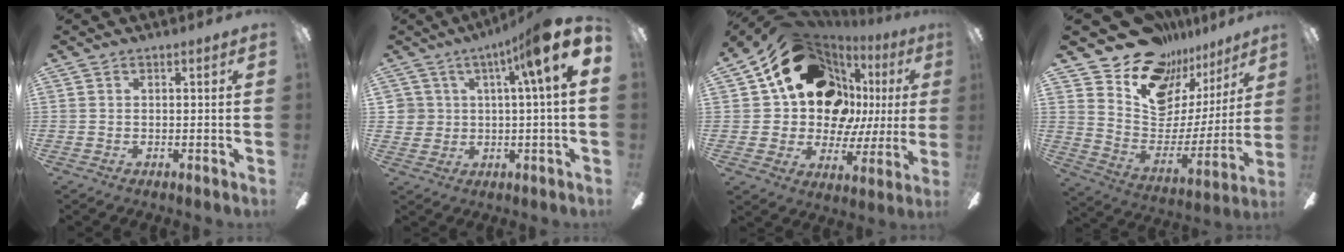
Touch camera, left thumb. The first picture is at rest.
{"total": 10.5, "force": [4.5, 3.7, 8.7], "torque": [-0.130, -0.022, 0.074]}
{"total": 23.2, "force": [9.4, 17.1, 12.4], "torque": [-0.198, -0.039, 0.193]}
{"total": 14.0, "force": [11.3, 7.7, 3.0], "torque": [-0.064, -0.110, 0.201]}